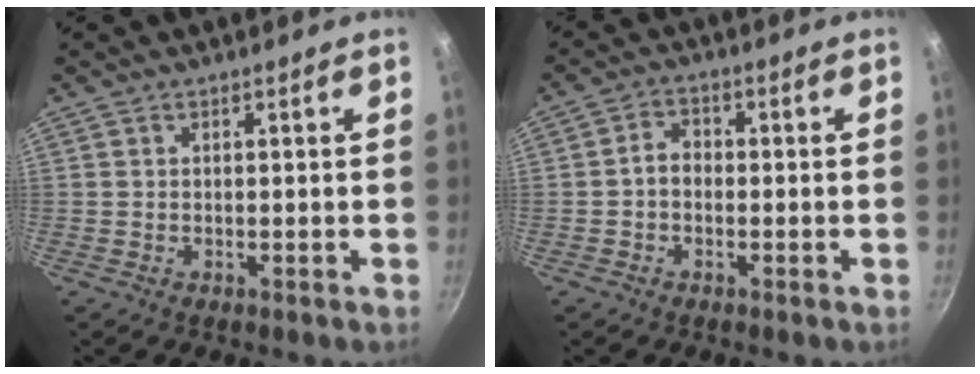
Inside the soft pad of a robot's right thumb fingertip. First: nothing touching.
{"total": 3.1, "force": [-0.7, 2.4, 2.0], "torque": [-0.024, 0.016, -0.018]}